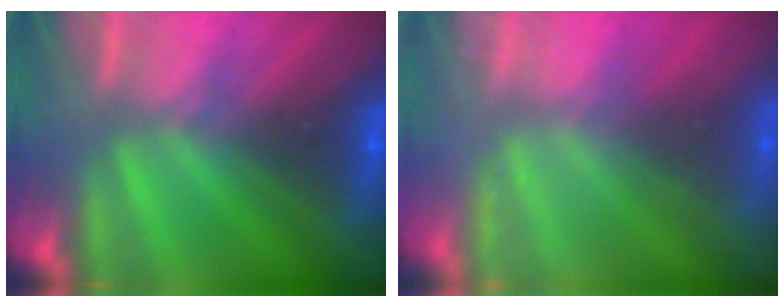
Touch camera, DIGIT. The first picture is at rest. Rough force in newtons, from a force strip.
{"total": 2.2}